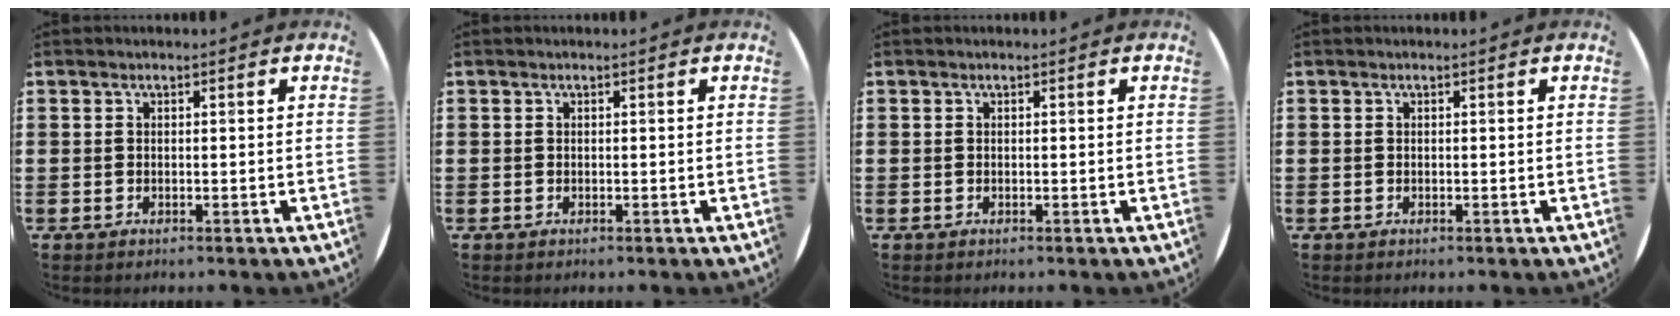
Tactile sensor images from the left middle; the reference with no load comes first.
{"total": 0.0}
{"total": 0.0}
{"total": 0.0}